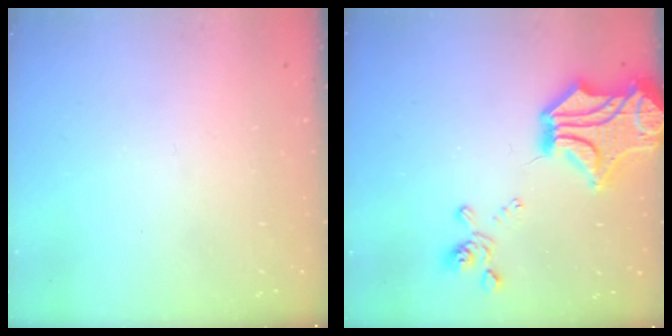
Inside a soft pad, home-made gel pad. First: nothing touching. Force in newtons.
{"total": 10.7, "press": 10.2, "slide": 3.3}